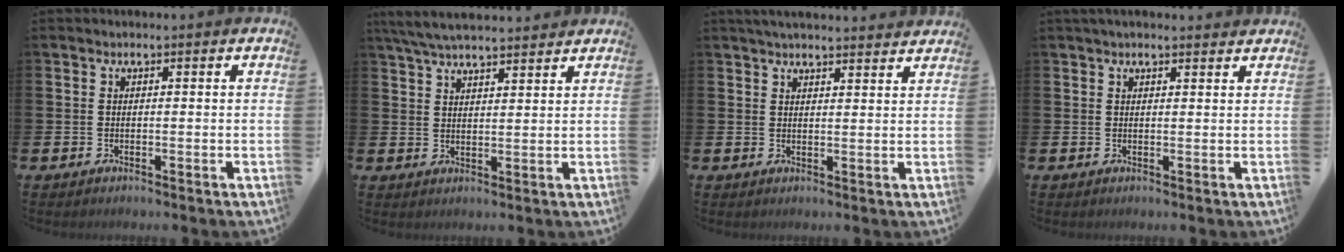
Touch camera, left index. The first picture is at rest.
{"total": 5.5, "force": [5.2, 0.7, 1.6], "torque": [-0.051, -0.015, 0.097]}
{"total": 3.3, "force": [3.3, 0.2, 0.6], "torque": [-0.016, -0.013, 0.060]}
{"total": 1.6, "force": [1.5, 0.3, 0.4], "torque": [-0.001, -0.004, 0.026]}